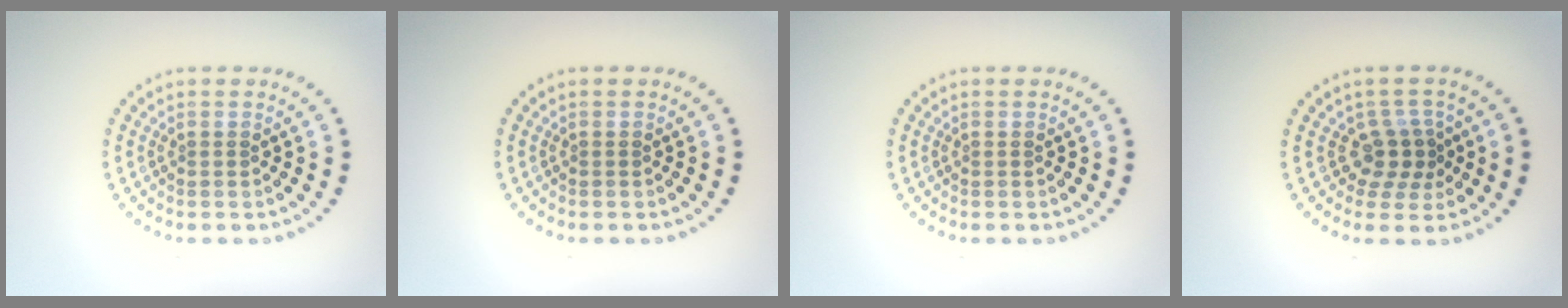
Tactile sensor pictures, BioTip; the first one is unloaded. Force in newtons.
{"total": 0.0}
{"total": 0.0}
{"total": 2.8, "press": 2.0, "slide": 1.9}